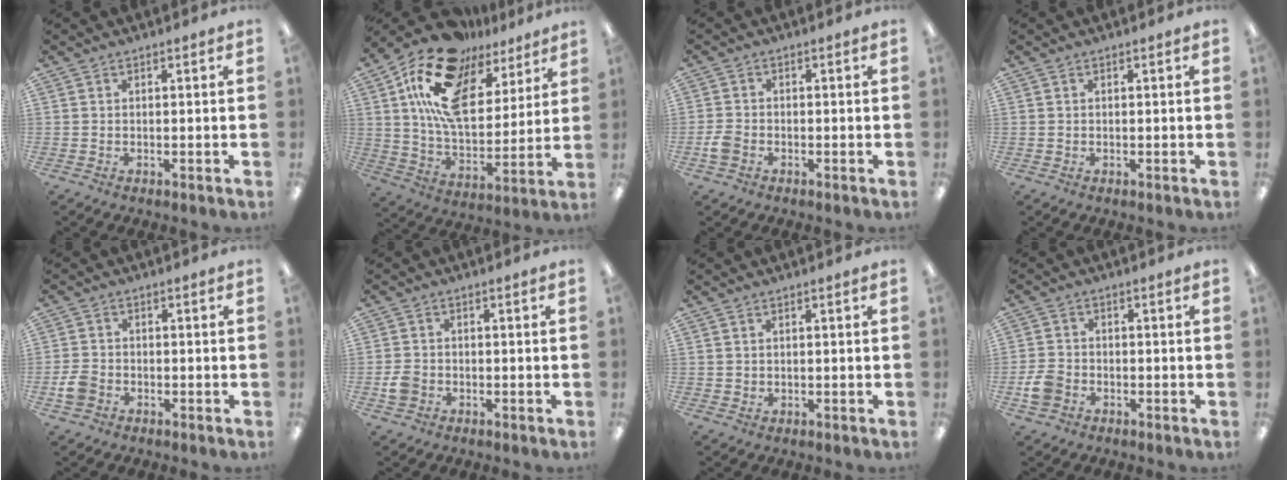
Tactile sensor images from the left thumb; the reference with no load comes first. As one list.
[{"total": 20.9, "force": [11.8, 11.3, 13.1], "torque": [-0.254, -0.057, 0.208]}, {"total": 3.0, "force": [-1.2, 2.2, 1.7], "torque": [-0.033, 0.005, -0.023]}, {"total": 0.0}, {"total": 3.8, "force": [-1.6, 3.0, 1.7], "torque": [-0.032, 0.008, -0.028]}, {"total": 3.4, "force": [-1.0, 2.9, 1.4], "torque": [-0.014, 0.004, -0.019]}, {"total": 1.0, "force": [0.7, 0.7, 0.1], "torque": [-0.002, 0.002, 0.012]}, {"total": 4.7, "force": [-1.9, 3.7, 2.2], "torque": [-0.038, 0.006, -0.035]}]